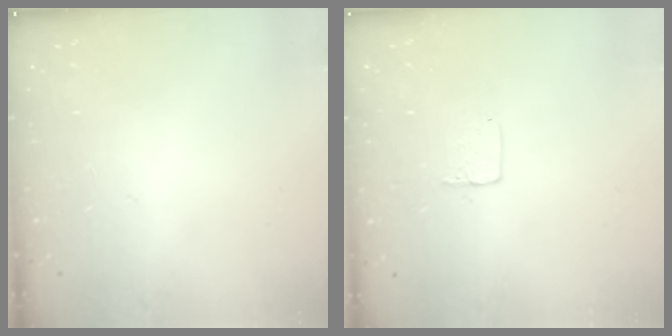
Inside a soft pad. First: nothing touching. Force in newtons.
{"total": 3.9, "press": 3.9, "slide": 0.1}